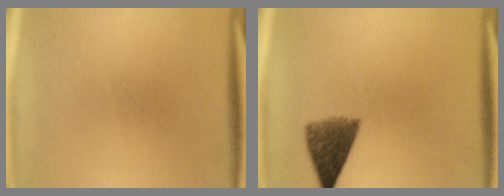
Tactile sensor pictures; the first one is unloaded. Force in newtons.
{"total": 6.0}